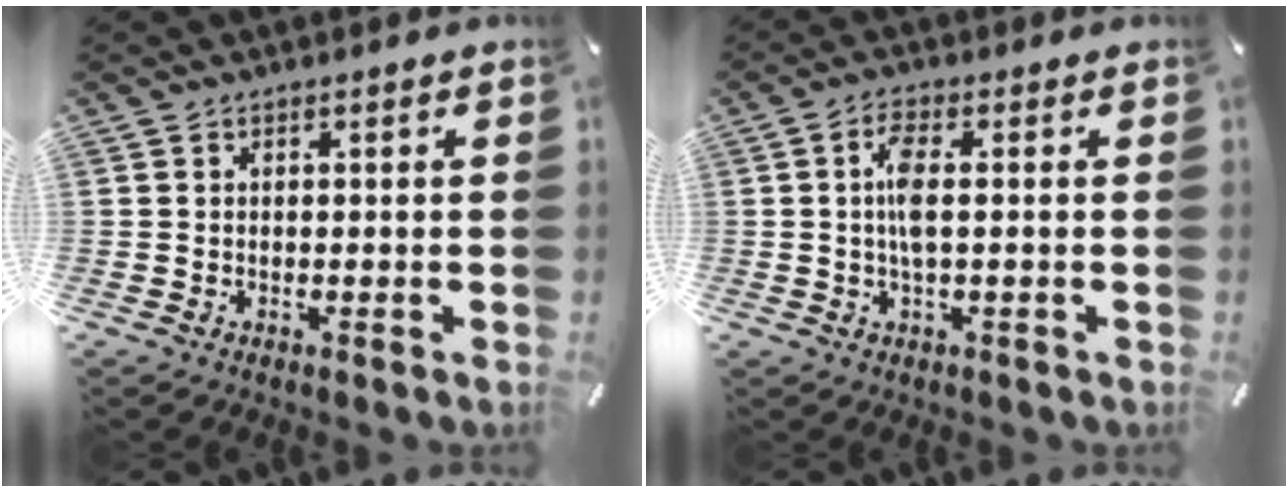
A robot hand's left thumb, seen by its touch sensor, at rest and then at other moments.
{"total": 5.5, "force": [0.3, 1.7, 5.2], "torque": [-0.106, 0.000, 0.000]}